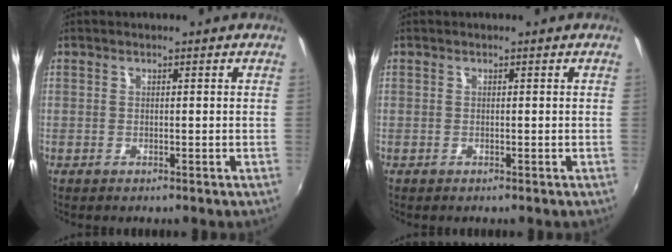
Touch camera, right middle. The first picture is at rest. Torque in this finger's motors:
{"motor_torque": [-0.14, -0.15, 0.00, -0.01]}